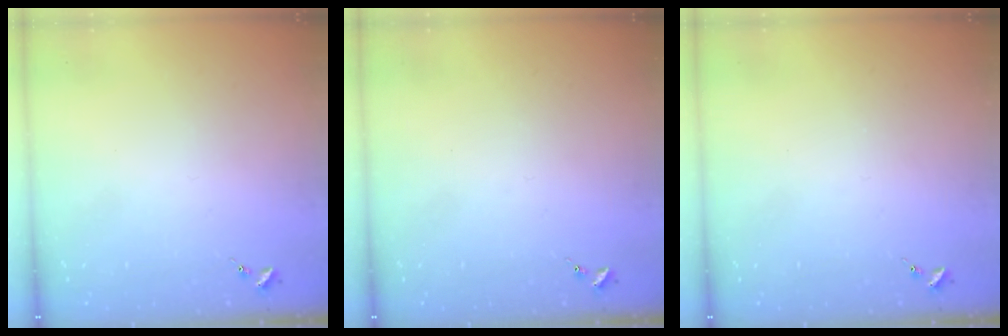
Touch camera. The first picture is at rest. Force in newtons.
{"total": 0.0}
{"total": 0.0}